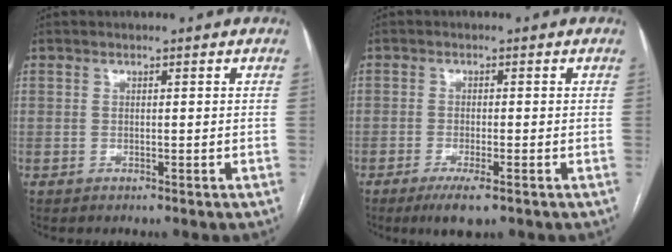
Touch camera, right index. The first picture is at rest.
{"total": 4.3, "force": [-2.6, 0.7, 3.4], "torque": [-0.061, -0.010, -0.038]}